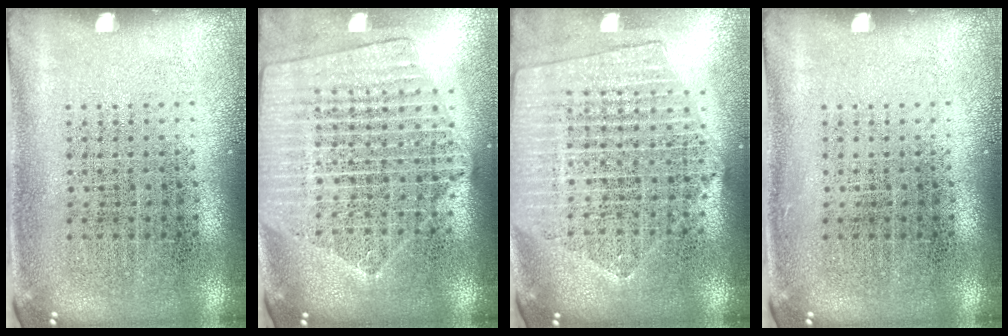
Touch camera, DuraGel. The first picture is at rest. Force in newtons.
{"total": 2.1, "press": 1.9, "slide": 0.9}
{"total": 2.0, "press": 1.9, "slide": 0.9}
{"total": 0.0}